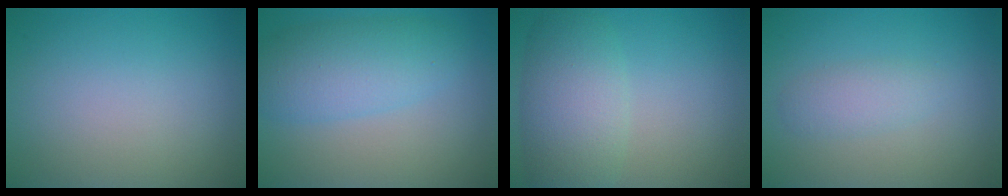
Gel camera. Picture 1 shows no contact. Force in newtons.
{"total": 5.1, "press": 5.1, "slide": 0.2}
{"total": 5.6, "press": 5.5, "slide": 0.4}
{"total": 1.8, "press": 1.8, "slide": 0.0}